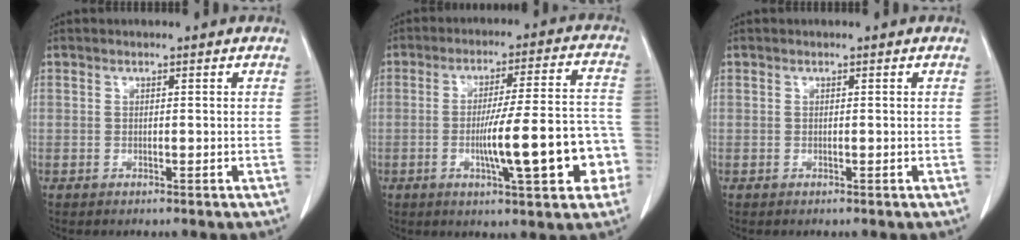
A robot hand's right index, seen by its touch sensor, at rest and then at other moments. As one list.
[{"total": 14.8, "force": [-4.0, 2.3, 14.1], "torque": [-0.205, 0.024, -0.053]}, {"total": 0.0}]